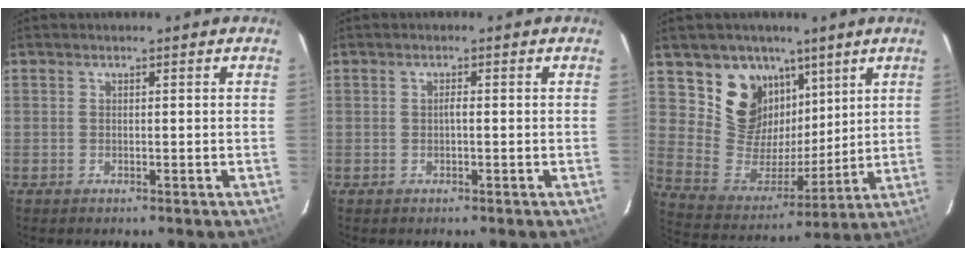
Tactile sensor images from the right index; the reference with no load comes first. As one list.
[{"total": 0.7, "force": [-0.2, 0.2, 0.6], "torque": [-0.009, 0.004, -0.004]}, {"total": 15.1, "force": [8.7, 11.1, 5.4], "torque": [-0.117, 0.001, 0.176]}]